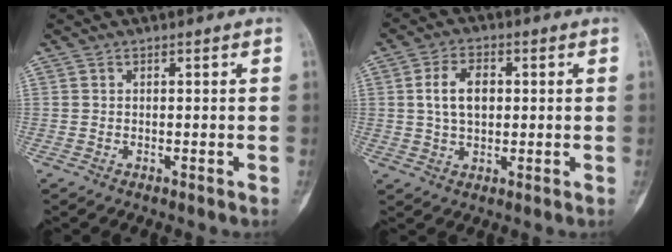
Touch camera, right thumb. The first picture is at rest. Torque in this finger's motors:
{"motor_torque": [1.25, 1.22, 0.51, -0.49, 0.28]}